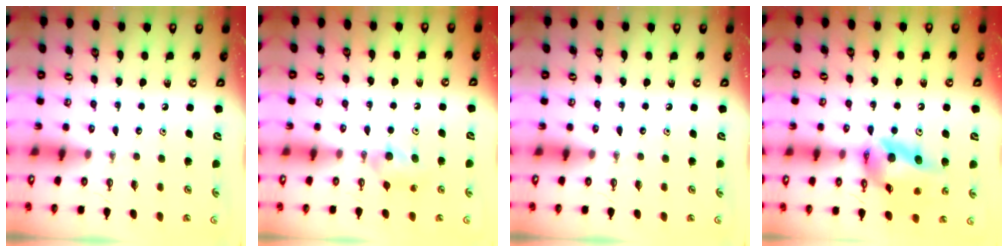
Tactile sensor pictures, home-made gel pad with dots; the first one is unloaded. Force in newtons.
{"total": 4.7, "press": 4.7, "slide": 0.3}
{"total": 0.0}
{"total": 15.6, "press": 15.4, "slide": 2.1}